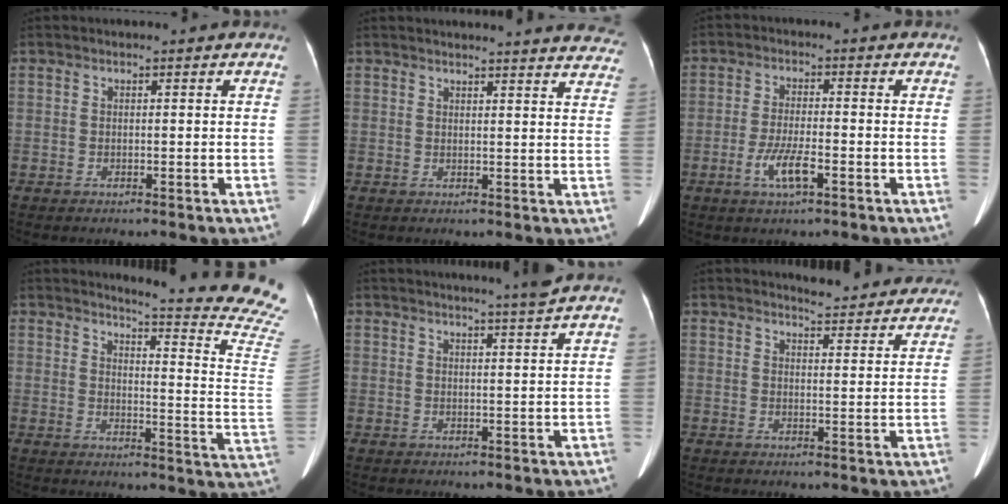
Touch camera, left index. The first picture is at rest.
{"total": 23.0, "force": [22.1, 2.7, 5.9], "torque": [-0.072, -0.063, 0.237]}
{"total": 5.1, "force": [-2.5, 0.8, 4.4], "torque": [-0.094, -0.007, -0.044]}
{"total": 20.5, "force": [19.5, -1.8, 6.2], "torque": [-0.087, -0.169, 0.206]}
{"total": 4.1, "force": [3.5, -1.6, 1.6], "torque": [-0.025, -0.010, 0.048]}
{"total": 10.4, "force": [10.0, 1.8, 2.2], "torque": [-0.013, -0.006, 0.104]}